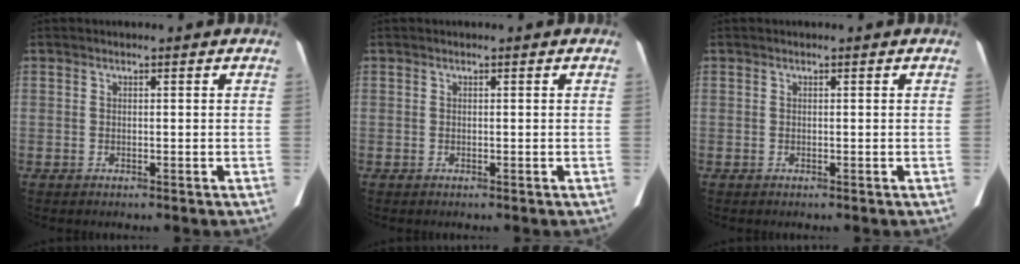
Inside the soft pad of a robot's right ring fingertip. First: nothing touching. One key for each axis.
{"total": 0.0}
{"total": 0.0}